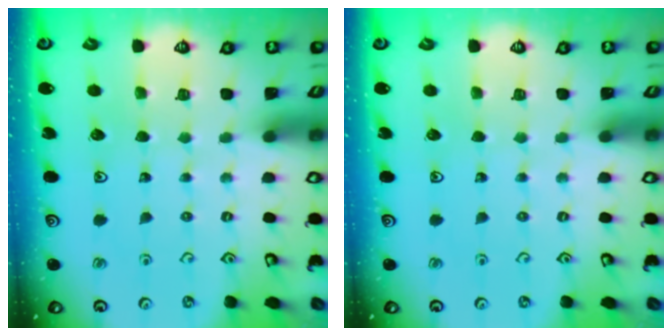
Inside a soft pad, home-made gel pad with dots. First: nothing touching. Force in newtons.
{"total": 0.0}